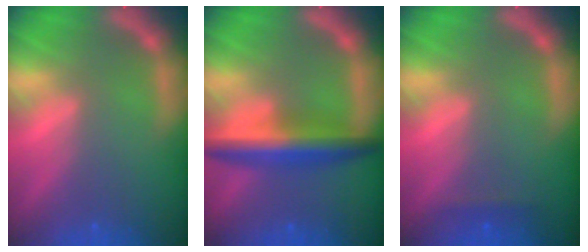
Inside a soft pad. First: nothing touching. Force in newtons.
{"total": 6.0}
{"total": 0.9}